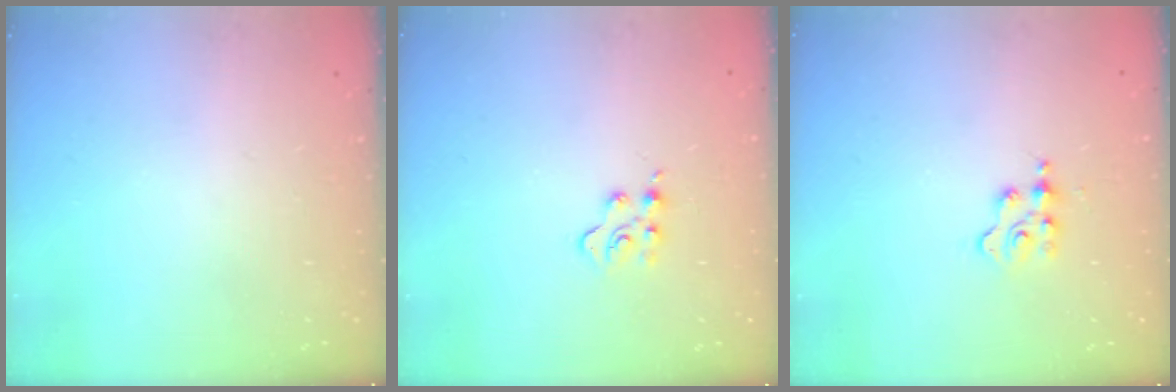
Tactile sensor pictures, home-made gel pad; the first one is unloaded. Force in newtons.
{"total": 3.0, "press": 2.9, "slide": 0.3}
{"total": 2.3, "press": 2.3, "slide": 0.3}